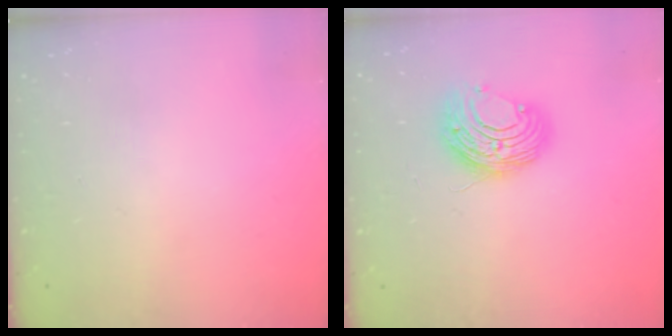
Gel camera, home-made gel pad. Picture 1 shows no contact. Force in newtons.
{"total": 8.8, "press": 8.8, "slide": 0.3}